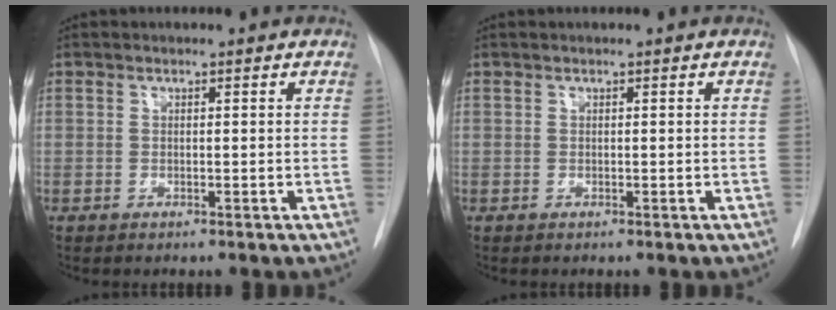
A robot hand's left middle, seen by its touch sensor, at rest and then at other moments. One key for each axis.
{"total": 0.0}